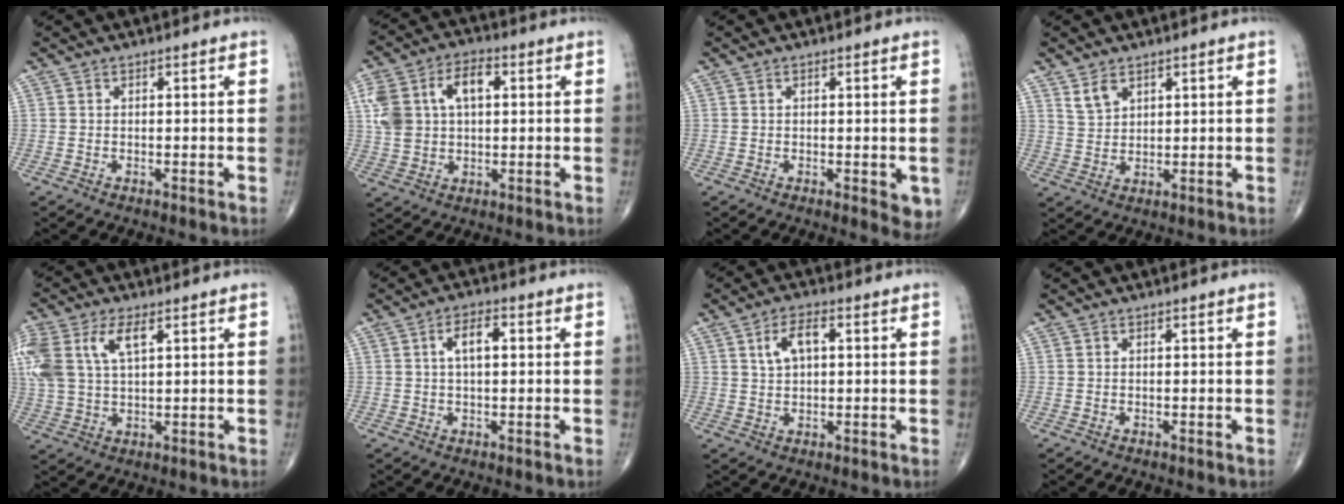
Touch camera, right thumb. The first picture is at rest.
{"total": 12.4, "force": [2.7, 7.8, 9.3], "torque": [-0.170, 0.021, 0.051]}
{"total": 4.0, "force": [-0.7, 1.6, 3.6], "torque": [-0.027, -0.006, -0.008]}
{"total": 3.6, "force": [2.4, 2.0, 1.7], "torque": [-0.026, -0.015, 0.055]}
{"total": 15.3, "force": [5.4, 8.2, 11.7], "torque": [-0.294, 0.012, 0.105]}
{"total": 5.2, "force": [1.1, 2.3, 4.5], "torque": [-0.075, 0.008, 0.016]}
{"total": 5.6, "force": [1.6, 2.9, 4.5], "torque": [-0.080, 0.007, 0.029]}
{"total": 0.0}